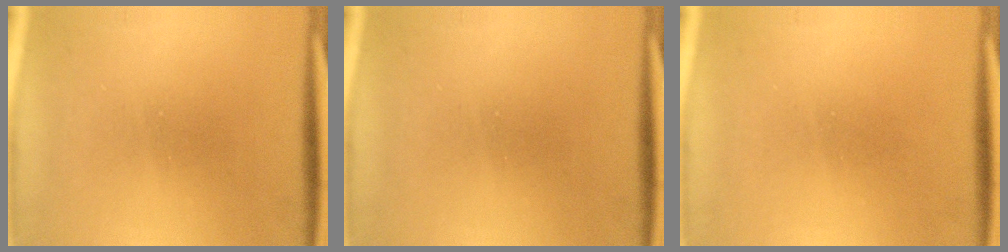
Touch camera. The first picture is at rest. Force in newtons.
{"total": 0.0}
{"total": 1.7}